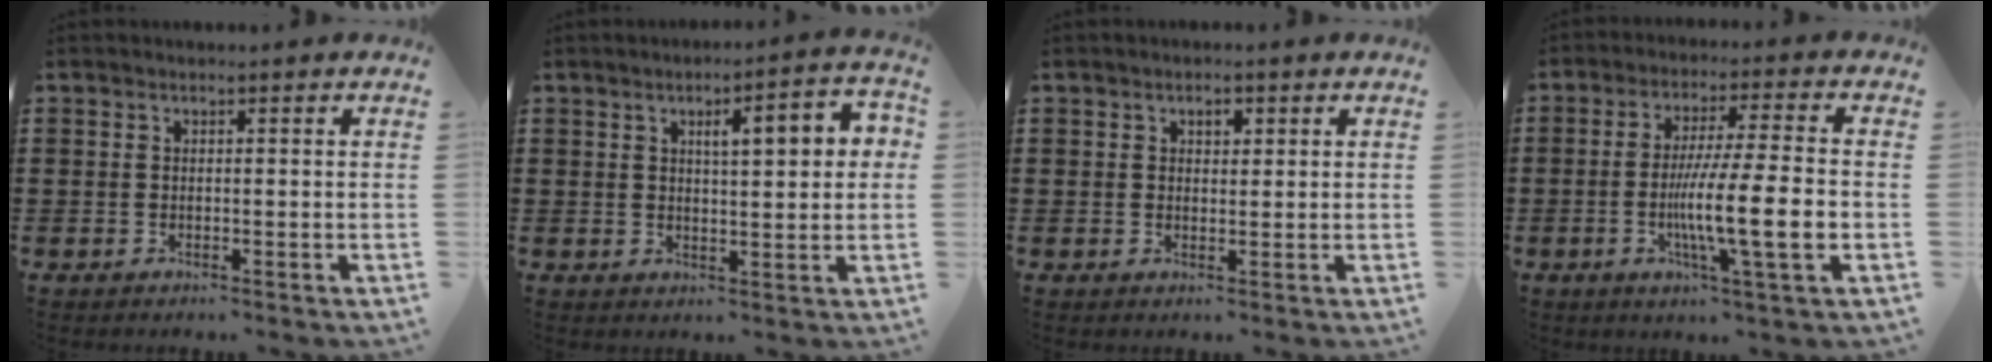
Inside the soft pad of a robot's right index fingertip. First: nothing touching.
{"total": 5.5, "force": [1.4, 1.3, 5.1], "torque": [-0.076, -0.006, 0.015]}
{"total": 1.5, "force": [0.7, 0.9, 0.9], "torque": [-0.020, 0.008, 0.011]}
{"total": 11.8, "force": [-2.7, 1.0, 11.5], "torque": [-0.202, -0.017, -0.051]}